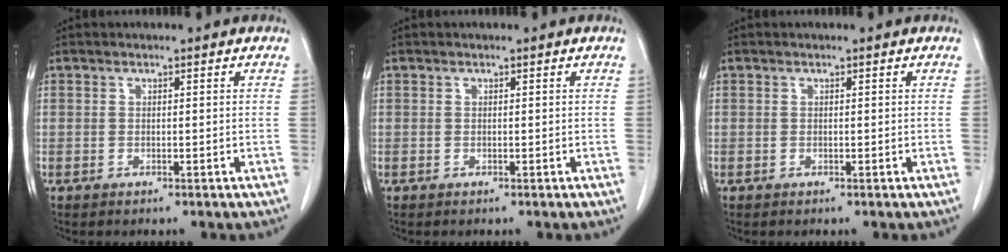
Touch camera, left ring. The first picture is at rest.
{"total": 0.0}
{"total": 0.0}